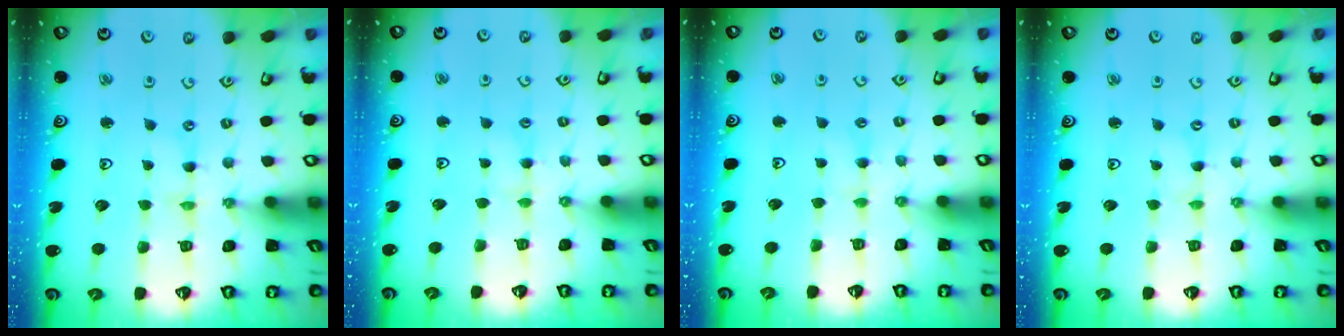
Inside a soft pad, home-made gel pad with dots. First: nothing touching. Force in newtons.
{"total": 2.9, "press": 2.8, "slide": 0.5}
{"total": 2.7, "press": 2.6, "slide": 0.5}
{"total": 0.0}